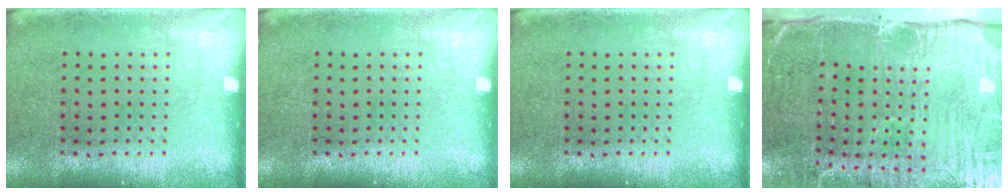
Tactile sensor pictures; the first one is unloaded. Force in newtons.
{"total": 0.0}
{"total": 0.0}
{"total": 5.3, "press": 4.4, "slide": 2.9}